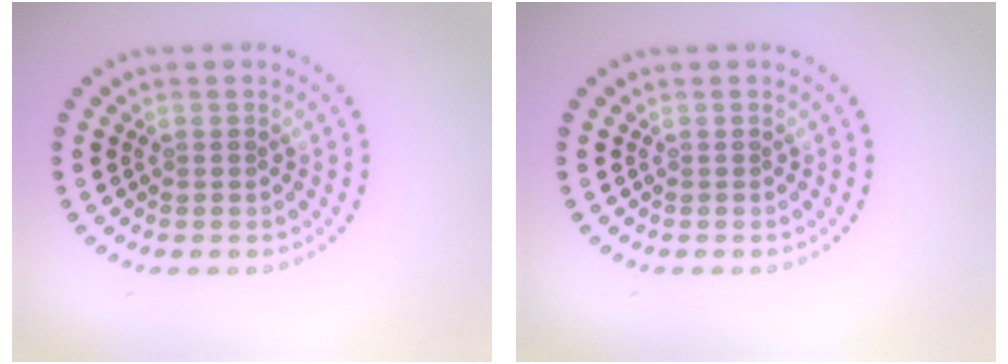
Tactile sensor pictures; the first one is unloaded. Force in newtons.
{"total": 0.0}